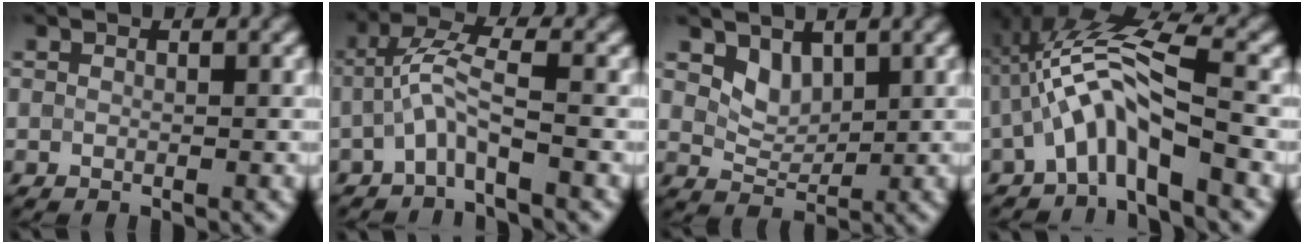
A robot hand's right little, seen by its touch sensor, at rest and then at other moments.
{"total": 3.2, "force": [-1.2, 0.2, 2.9], "torque": [-0.069, 0.013, -0.032]}
{"total": 2.4, "force": [1.5, 1.5, 1.1], "torque": [-0.026, -0.008, 0.030]}
{"total": 5.7, "force": [-1.9, 0.9, 5.3], "torque": [-0.106, 0.019, -0.041]}